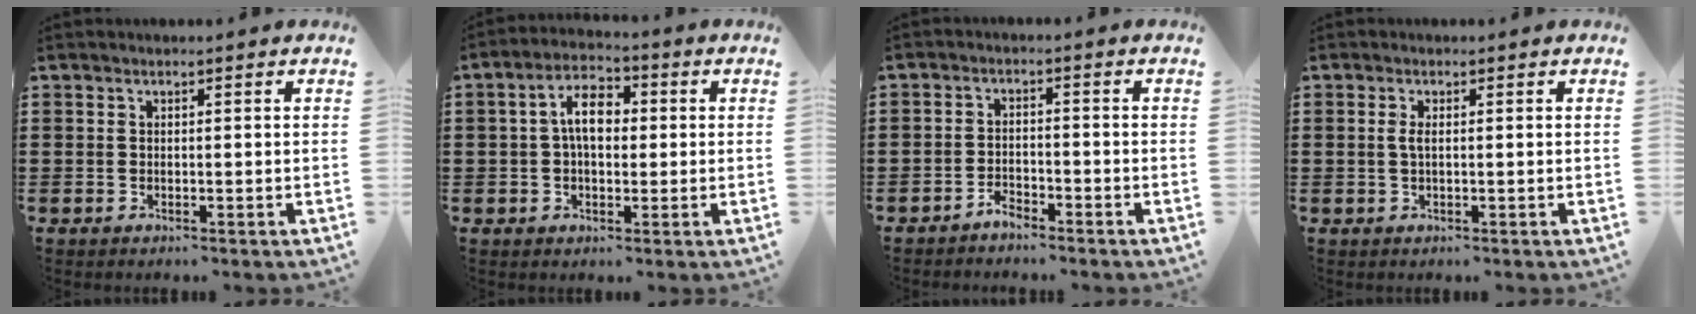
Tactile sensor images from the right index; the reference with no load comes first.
{"total": 6.1, "force": [0.4, 3.4, 5.1], "torque": [-0.093, 0.013, 0.001]}
{"total": 2.2, "force": [-2.2, 0.4, 0.2], "torque": [-0.012, 0.003, -0.044]}
{"total": 1.4, "force": [0.0, 0.4, 1.3], "torque": [-0.033, -0.001, -0.003]}